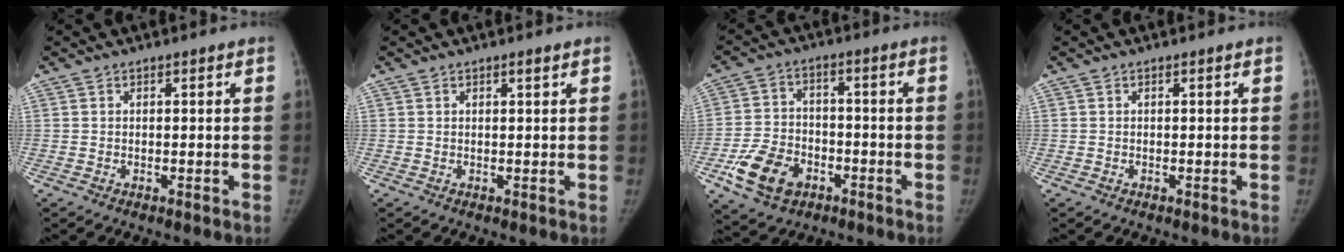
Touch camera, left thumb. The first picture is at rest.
{"total": 0.8, "force": [0.6, 0.1, 0.6], "torque": [-0.009, -0.003, 0.010]}
{"total": 11.2, "force": [-5.3, 7.7, 6.1], "torque": [-0.097, 0.021, -0.091]}
{"total": 0.0}